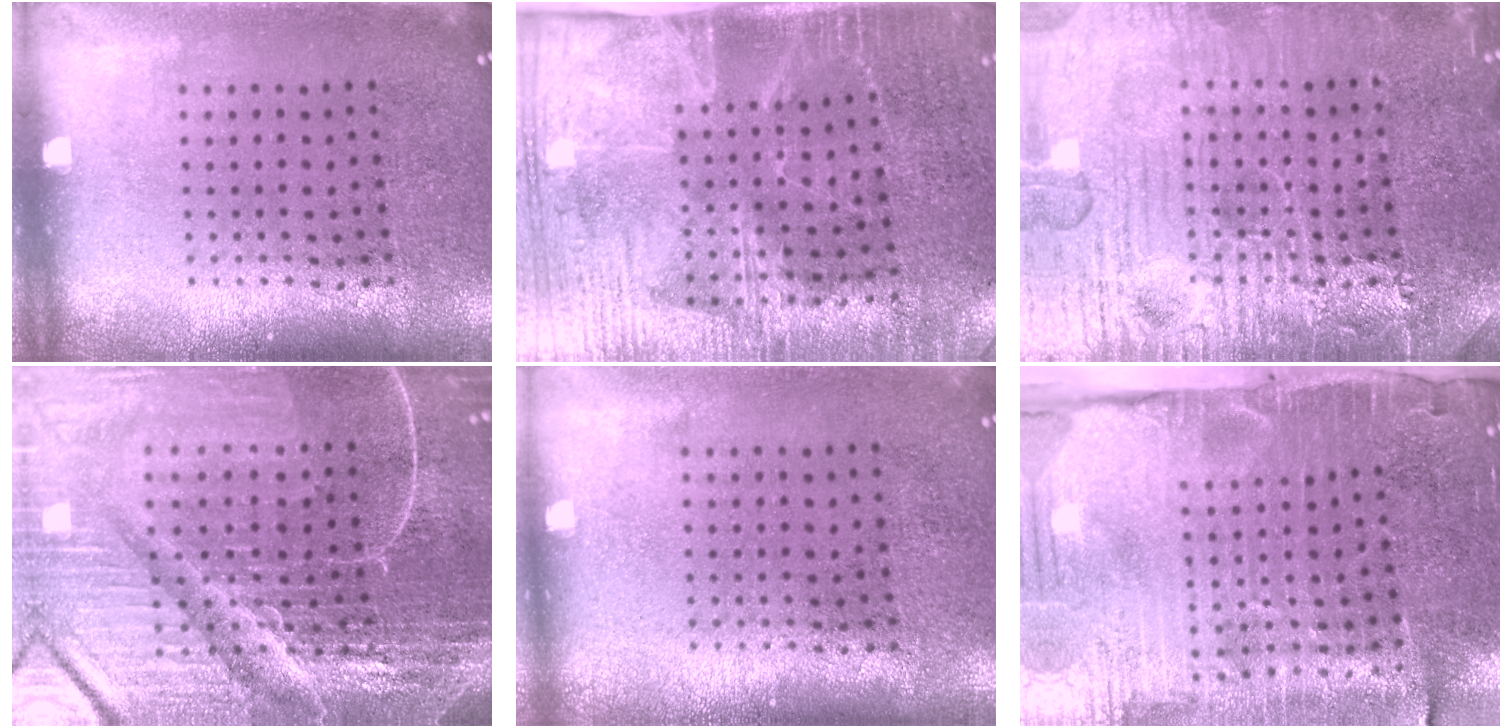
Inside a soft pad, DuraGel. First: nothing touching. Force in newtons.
{"total": 4.2, "press": 3.5, "slide": 2.2}
{"total": 7.6, "press": 7.5, "slide": 0.8}
{"total": 7.1, "press": 6.1, "slide": 3.5}
{"total": 0.0}
{"total": 4.7, "press": 3.9, "slide": 2.6}